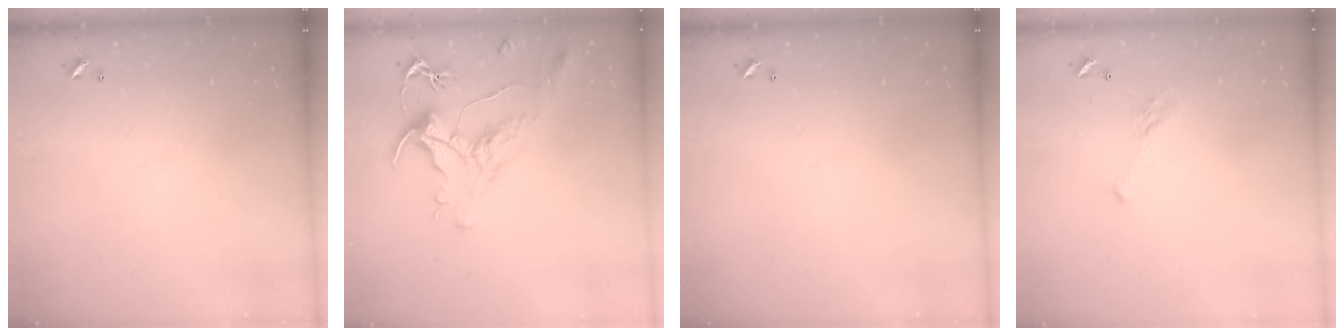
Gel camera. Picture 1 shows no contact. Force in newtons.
{"total": 1.7, "press": 1.1, "slide": 1.3}
{"total": 0.0}
{"total": 4.9, "press": 4.8, "slide": 1.0}